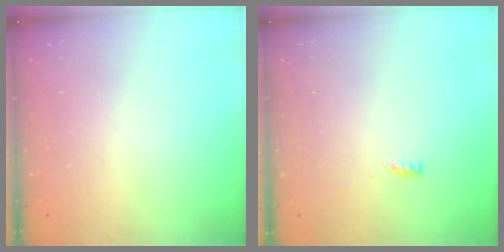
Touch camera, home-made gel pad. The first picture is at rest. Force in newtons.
{"total": 3.1, "press": 3.0, "slide": 0.9}